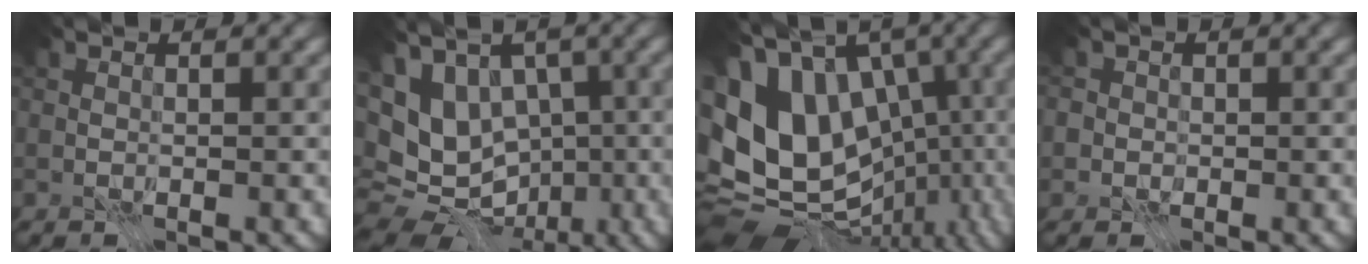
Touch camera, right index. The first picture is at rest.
{"total": 10.4, "force": [0.4, 7.6, 7.2], "torque": [-0.120, 0.009, 0.024]}
{"total": 16.0, "force": [0.4, 12.0, 10.5], "torque": [-0.183, -0.002, 0.044]}
{"total": 1.8, "force": [-0.2, 1.8, 0.2], "torque": [0.002, 0.005, -0.008]}